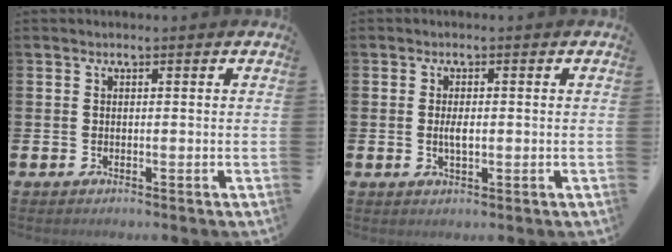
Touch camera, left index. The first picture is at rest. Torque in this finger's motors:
{"motor_torque": [0.65, 0.09, 0.19, 0.08]}